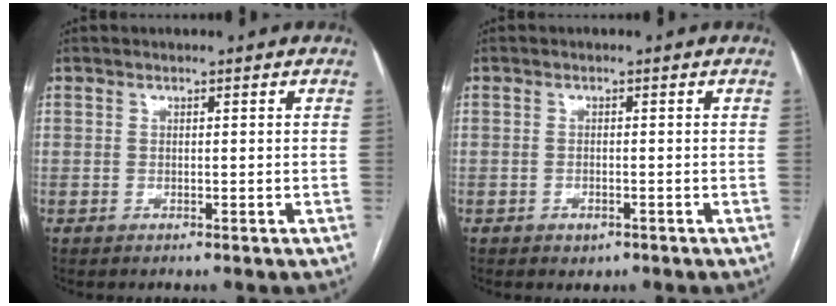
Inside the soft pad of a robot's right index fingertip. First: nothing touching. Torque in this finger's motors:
{"motor_torque": [0.32, -0.08, 0.01, 0.01]}